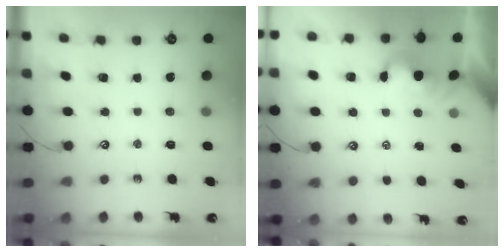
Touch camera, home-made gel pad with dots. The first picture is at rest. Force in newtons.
{"total": 0.0}